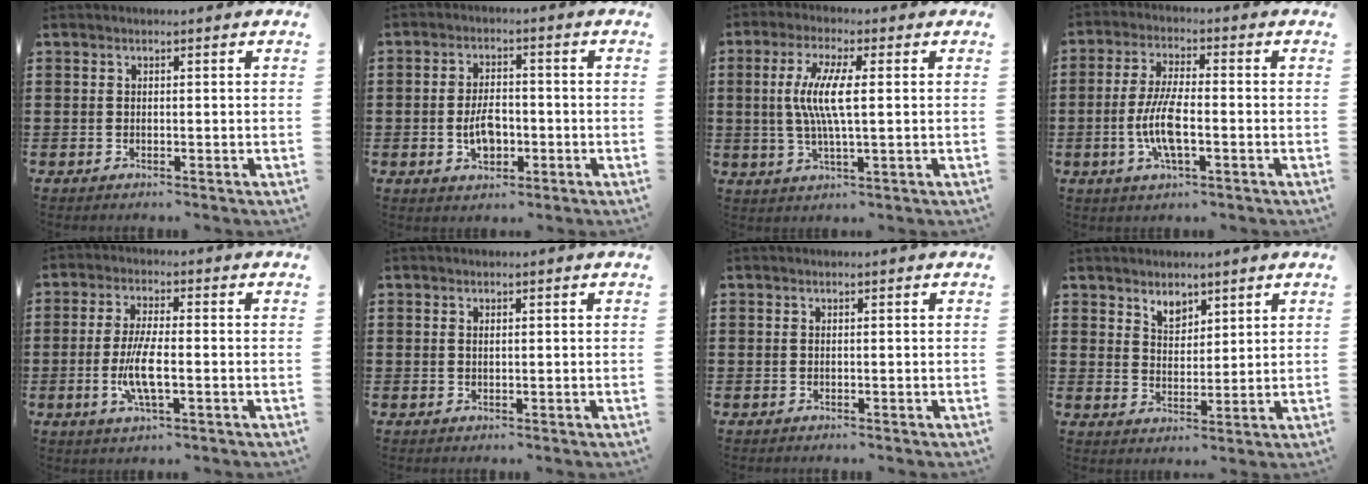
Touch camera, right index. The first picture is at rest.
{"total": 5.0, "force": [-1.3, 2.8, 3.9], "torque": [-0.072, -0.001, -0.025]}
{"total": 7.4, "force": [0.6, 1.2, 7.2], "torque": [-0.156, -0.009, 0.001]}
{"total": 7.5, "force": [-1.9, 2.1, 7.0], "torque": [-0.161, -0.014, -0.042]}
{"total": 6.8, "force": [-1.7, 1.8, 6.3], "torque": [-0.141, -0.011, -0.038]}
{"total": 0.7, "force": [0.2, 0.3, 0.6], "torque": [-0.014, 0.001, 0.004]}
{"total": 0.0}
{"total": 3.6, "force": [2.9, 1.9, 0.9], "torque": [-0.019, 0.000, 0.053]}